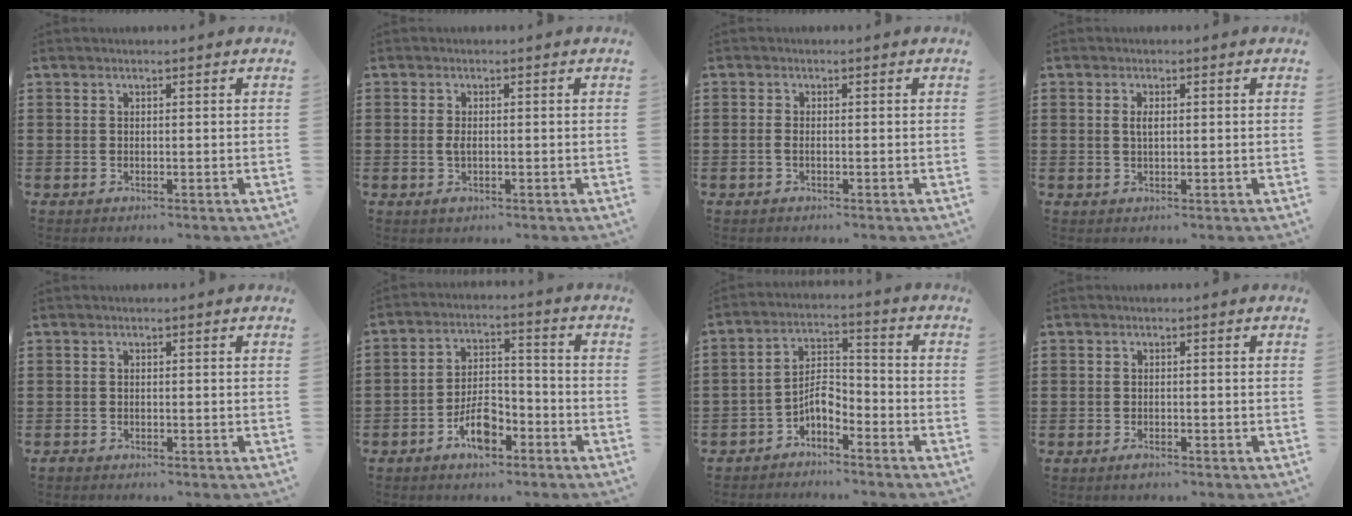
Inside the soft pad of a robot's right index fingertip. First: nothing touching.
{"total": 1.8, "force": [-0.2, 0.9, 1.6], "torque": [-0.030, 0.001, -0.003]}
{"total": 0.9, "force": [-0.3, 0.2, 0.8], "torque": [-0.016, -0.001, -0.005]}
{"total": 1.7, "force": [0.4, 0.7, 1.5], "torque": [-0.030, 0.005, 0.005]}
{"total": 0.6, "force": [-0.5, 0.2, 0.1], "torque": [-0.003, 0.000, -0.012]}
{"total": 7.1, "force": [-4.1, 3.2, 4.8], "torque": [-0.094, 0.010, -0.077]}
{"total": 4.8, "force": [-3.2, 2.1, 2.9], "torque": [-0.058, 0.012, -0.064]}
{"total": 1.0, "force": [-0.7, 0.3, 0.5], "torque": [-0.011, -0.003, -0.013]}